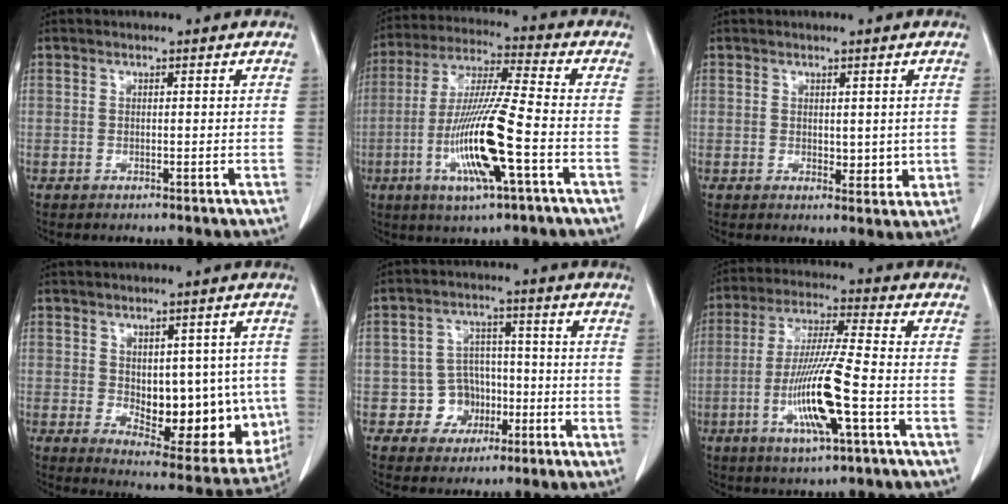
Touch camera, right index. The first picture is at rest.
{"total": 14.6, "force": [-4.4, 0.5, 13.9], "torque": [-0.281, -0.014, -0.086]}
{"total": 3.0, "force": [0.4, 1.8, 2.4], "torque": [-0.025, -0.008, 0.011]}
{"total": 15.3, "force": [-1.2, 7.4, 13.3], "torque": [-0.169, -0.006, 0.009]}
{"total": 5.9, "force": [-1.9, 5.5, 1.2], "torque": [-0.008, 0.020, -0.025]}
{"total": 12.4, "force": [-3.8, 0.1, 11.8], "torque": [-0.235, -0.014, -0.074]}